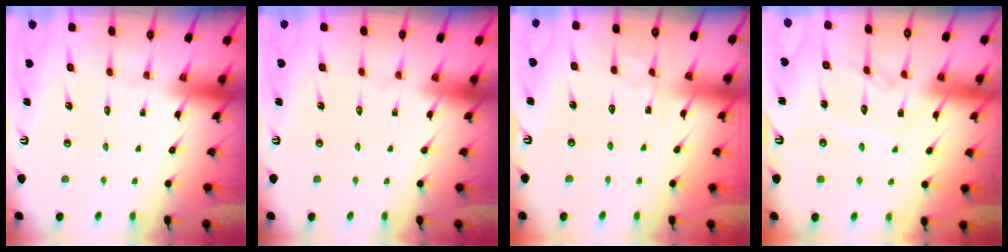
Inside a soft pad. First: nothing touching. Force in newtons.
{"total": 0.0}
{"total": 2.7, "press": 2.7, "slide": 0.3}
{"total": 10.0, "press": 9.9, "slide": 0.5}